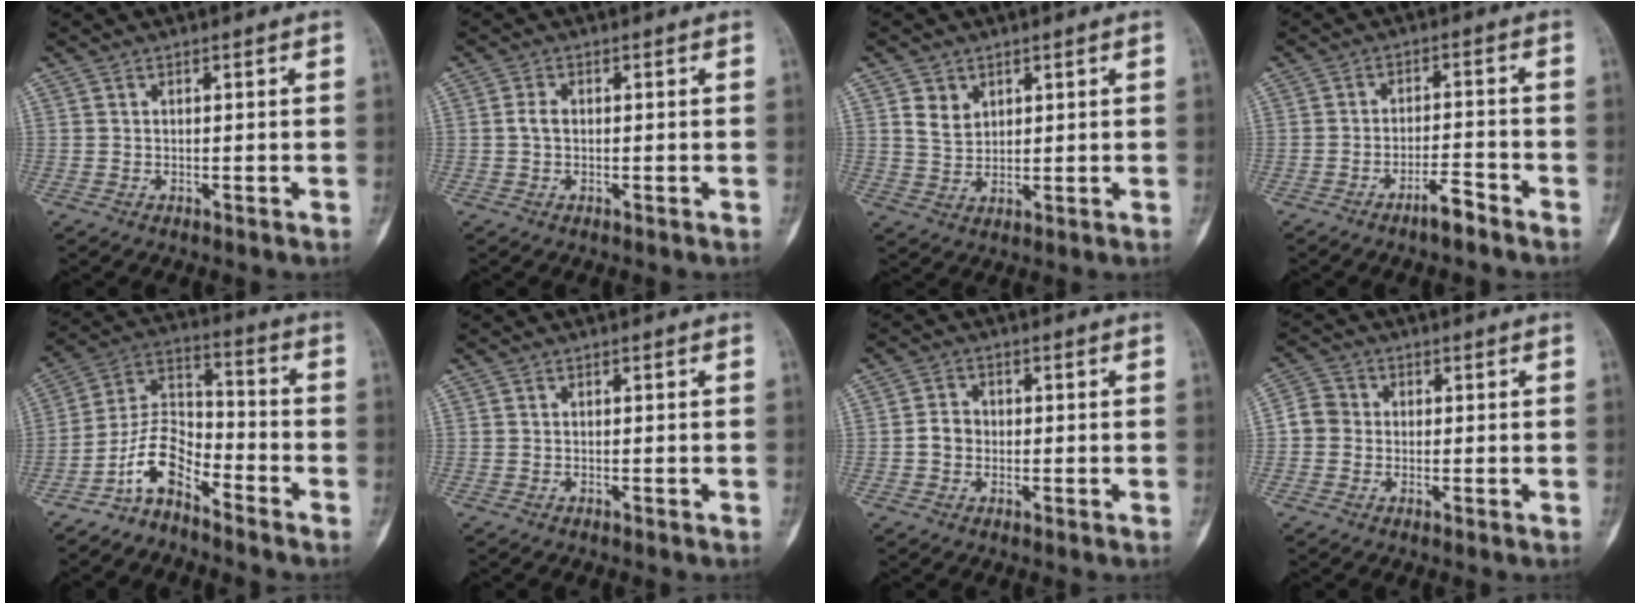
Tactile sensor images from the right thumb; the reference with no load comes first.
{"total": 1.9, "force": [0.0, 1.2, 1.4], "torque": [-0.027, 0.004, -0.002]}
{"total": 4.3, "force": [2.0, 3.3, 1.9], "torque": [-0.019, -0.017, 0.043]}
{"total": 4.3, "force": [-3.3, 0.9, 2.6], "torque": [-0.045, 0.026, -0.057]}
{"total": 9.3, "force": [-6.5, 4.2, 5.1], "torque": [-0.092, 0.081, -0.135]}
{"total": 0.0}
{"total": 3.3, "force": [-0.5, 2.8, 1.6], "torque": [-0.018, 0.012, -0.016]}
{"total": 4.2, "force": [-0.4, 3.9, 1.5], "torque": [-0.016, 0.010, -0.017]}